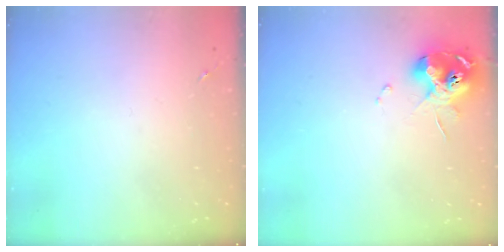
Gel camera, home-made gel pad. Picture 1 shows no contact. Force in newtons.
{"total": 11.0, "press": 10.9, "slide": 1.3}